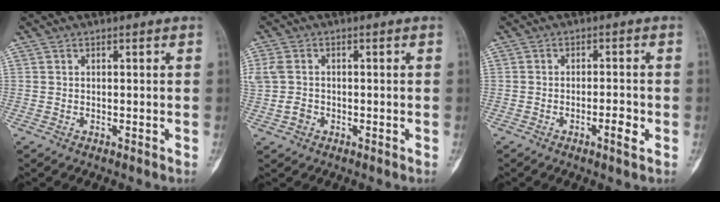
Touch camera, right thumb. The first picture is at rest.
{"total": 5.2, "force": [-0.4, 4.3, 2.9], "torque": [-0.072, 0.016, -0.003]}
{"total": 2.8, "force": [-1.0, 0.6, 2.5], "torque": [-0.045, 0.001, -0.018]}